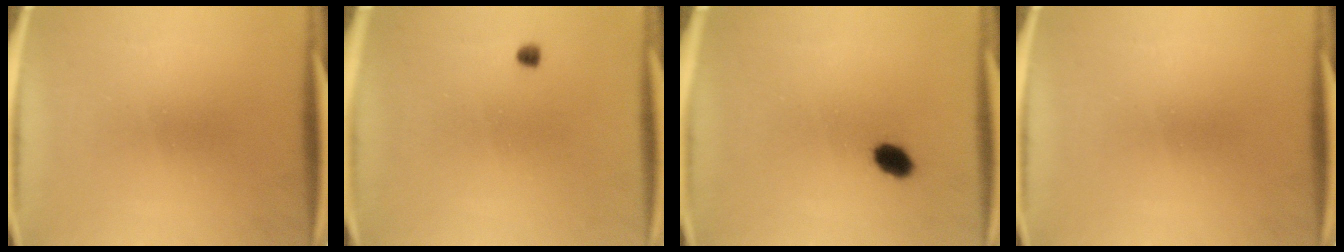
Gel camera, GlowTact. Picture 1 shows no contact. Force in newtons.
{"total": 1.0}
{"total": 3.6}
{"total": 0.0}